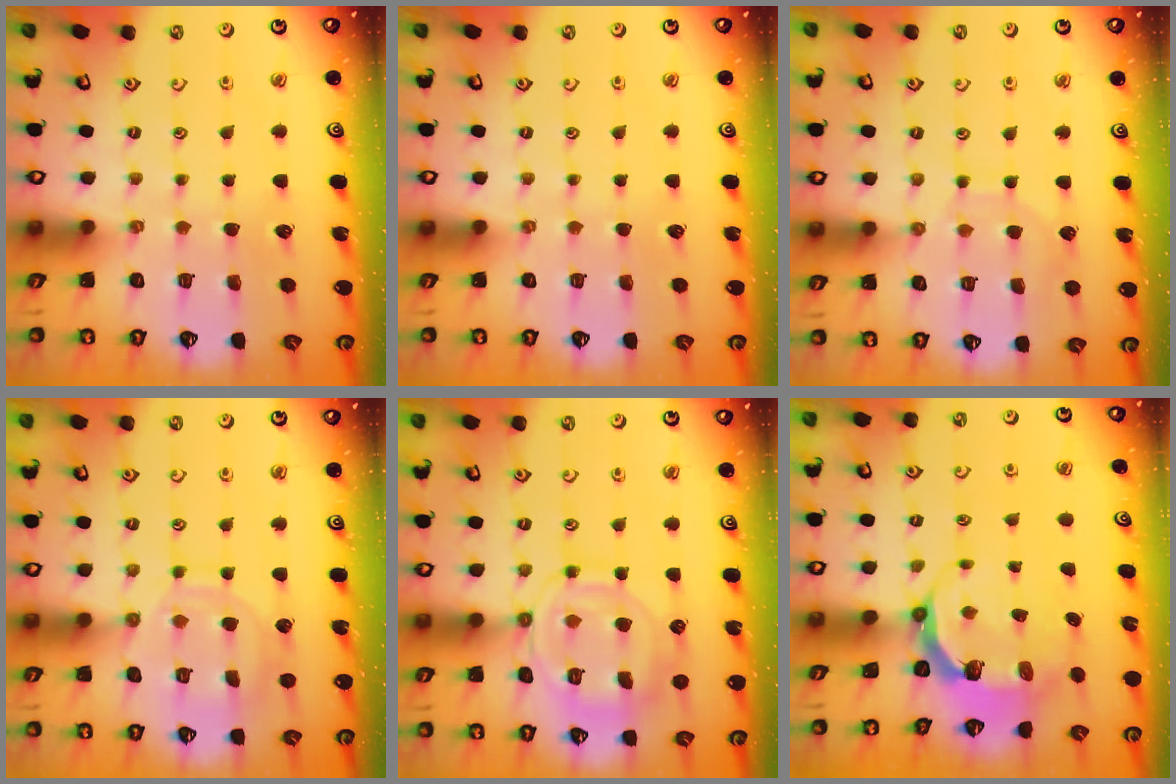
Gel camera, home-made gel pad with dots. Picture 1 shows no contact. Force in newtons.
{"total": 0.0}
{"total": 5.5, "press": 5.5, "slide": 0.6}
{"total": 11.8, "press": 11.8, "slide": 0.8}
{"total": 12.4, "press": 12.3, "slide": 1.3}
{"total": 6.8, "press": 5.6, "slide": 3.9}